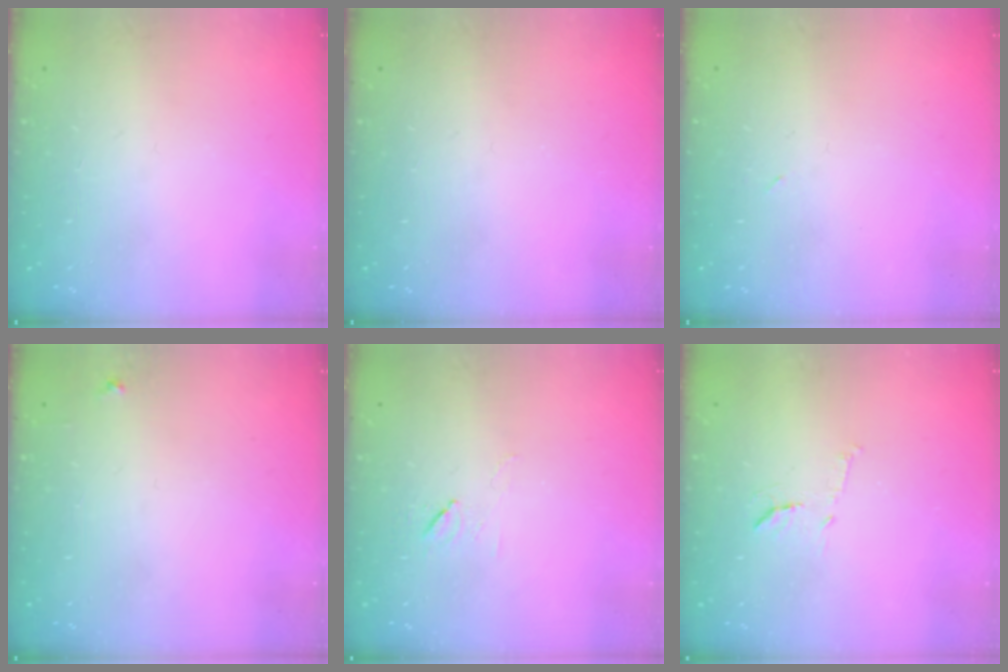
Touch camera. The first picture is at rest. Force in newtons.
{"total": 0.0}
{"total": 2.4, "press": 2.3, "slide": 0.8}
{"total": 4.1, "press": 4.1, "slide": 0.6}
{"total": 5.4, "press": 5.3, "slide": 1.0}
{"total": 9.1, "press": 9.1, "slide": 0.4}